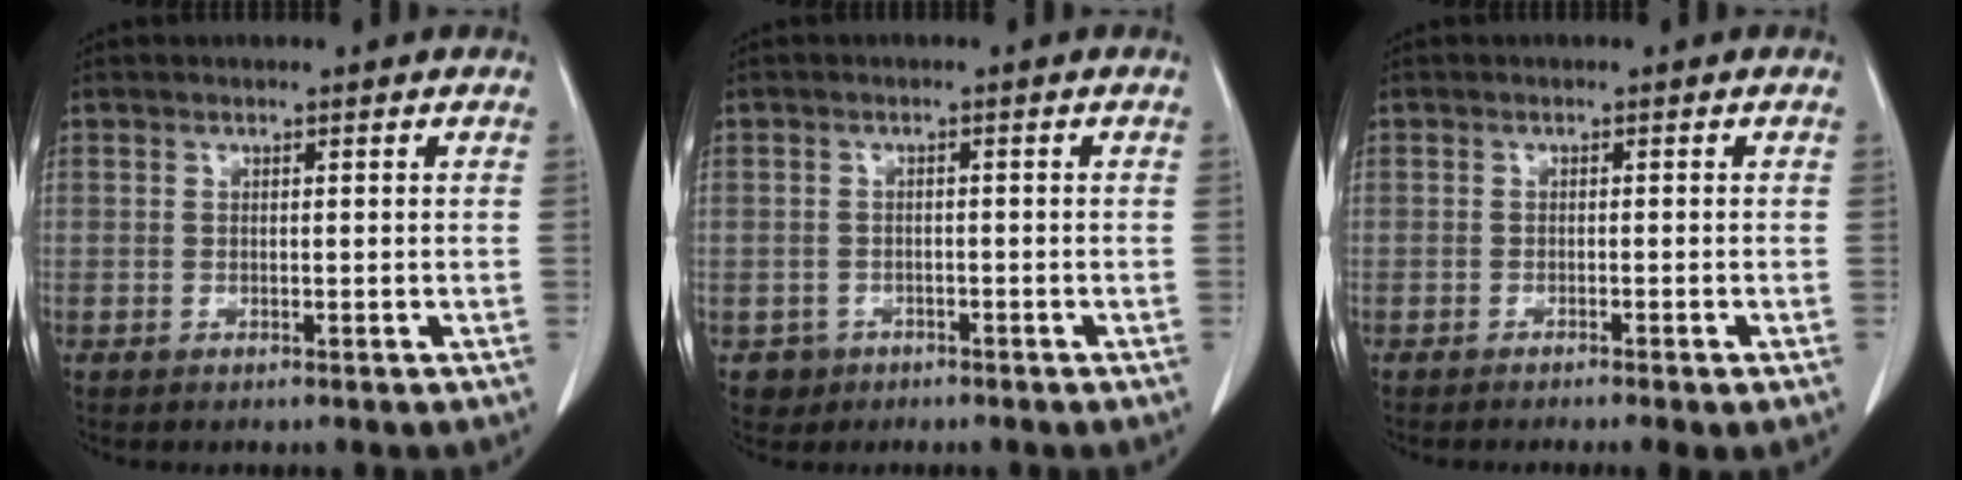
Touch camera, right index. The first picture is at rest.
{"total": 2.6, "force": [-1.3, 2.2, -0.2], "torque": [0.004, 0.011, -0.019]}
{"total": 3.4, "force": [-2.7, -0.3, 2.1], "torque": [-0.021, -0.005, -0.035]}